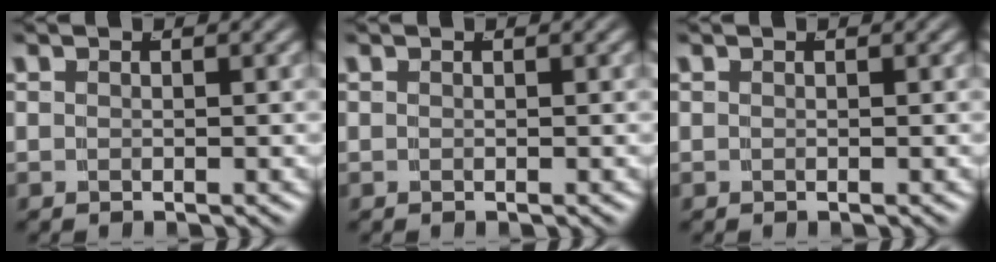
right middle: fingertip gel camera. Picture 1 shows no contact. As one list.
[{"total": 0.0}, {"total": 0.0}]